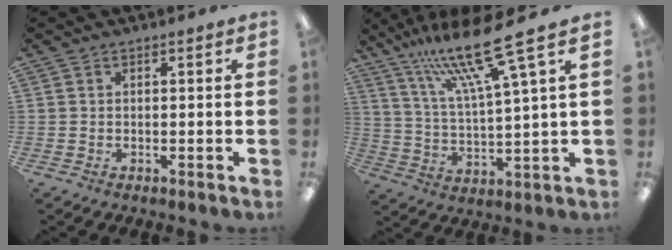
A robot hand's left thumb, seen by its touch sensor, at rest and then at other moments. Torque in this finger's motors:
{"motor_torque": [0.54, 0.01, 1.30, -1.27, 0.11]}